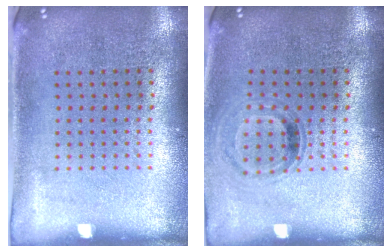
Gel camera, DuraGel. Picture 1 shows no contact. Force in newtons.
{"total": 0.9, "press": 0.9, "slide": 0.3}